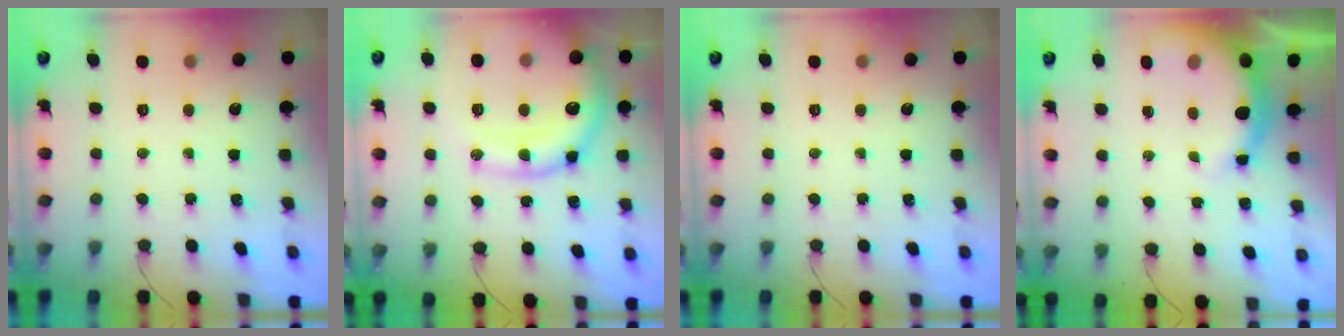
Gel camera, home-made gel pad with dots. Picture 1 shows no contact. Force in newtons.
{"total": 16.2, "press": 16.0, "slide": 2.4}
{"total": 0.0}
{"total": 9.1, "press": 8.9, "slide": 1.7}